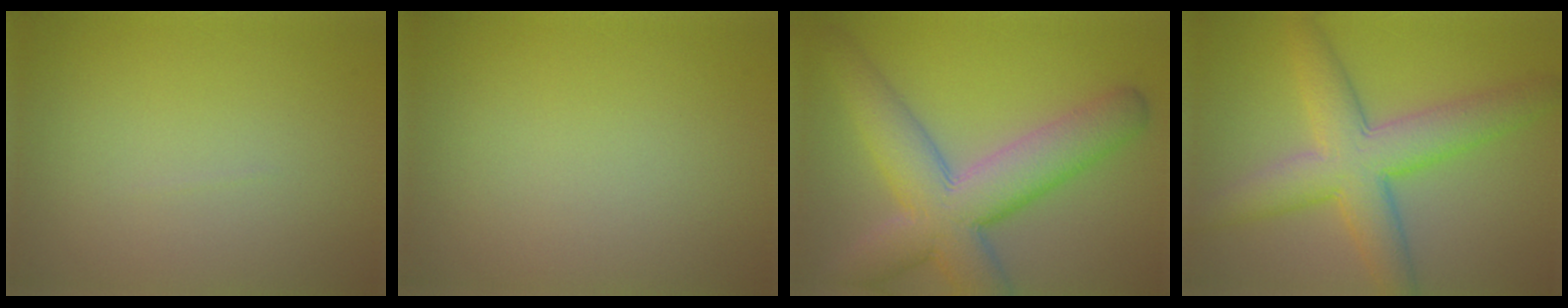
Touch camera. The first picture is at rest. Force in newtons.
{"total": 0.0}
{"total": 9.6, "press": 9.6, "slide": 0.8}
{"total": 7.4, "press": 7.3, "slide": 0.1}